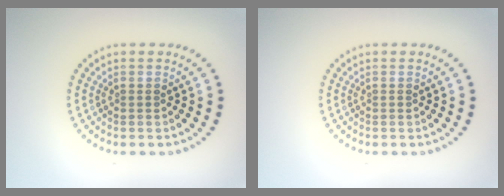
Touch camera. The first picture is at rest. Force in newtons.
{"total": 0.0}